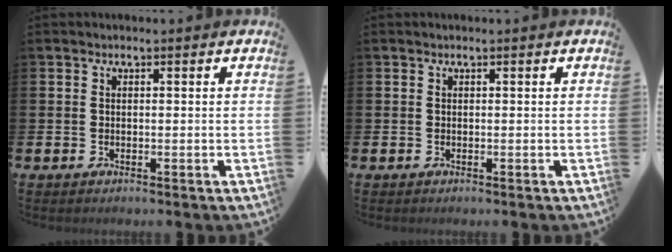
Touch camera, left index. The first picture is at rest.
{"total": 0.0}